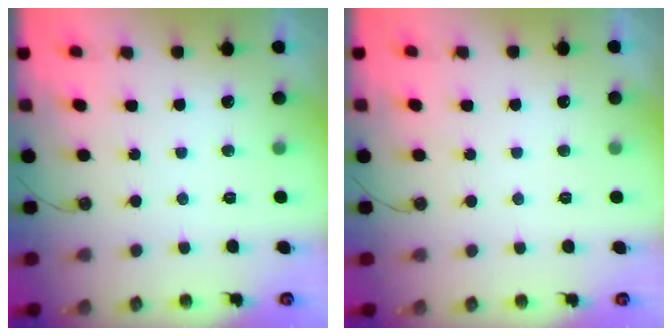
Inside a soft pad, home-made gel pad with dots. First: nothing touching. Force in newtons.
{"total": 0.0}